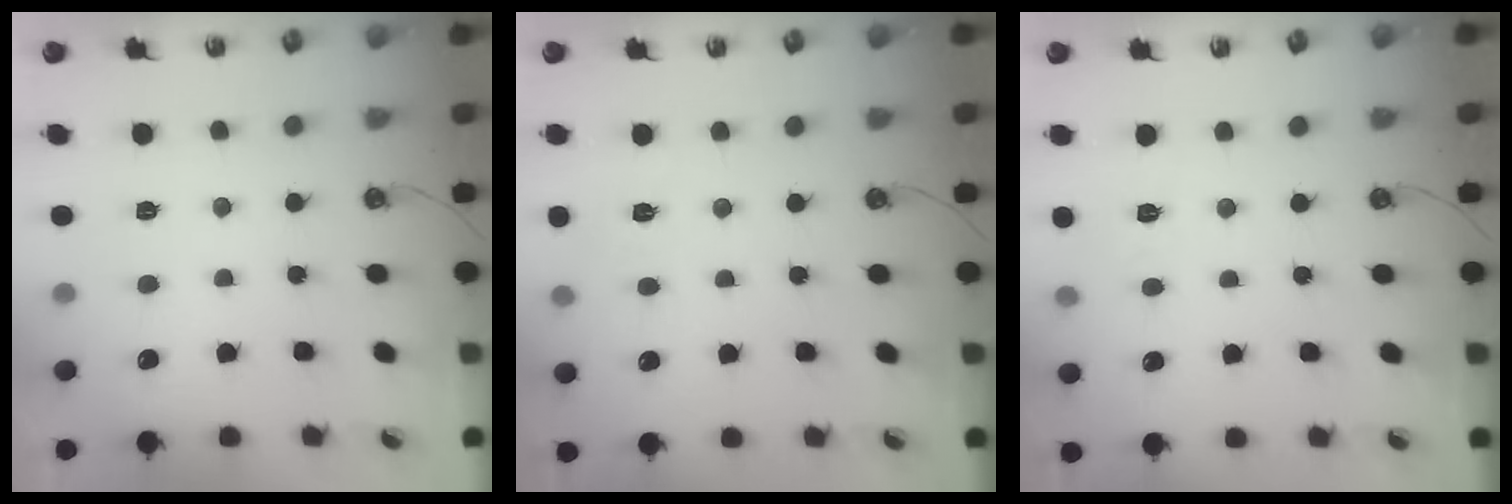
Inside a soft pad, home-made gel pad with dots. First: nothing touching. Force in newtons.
{"total": 5.5, "press": 5.5, "slide": 0.5}
{"total": 2.8, "press": 2.8, "slide": 0.5}